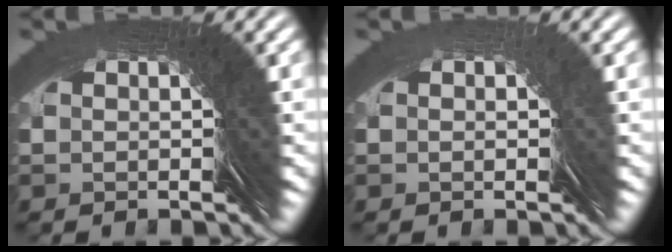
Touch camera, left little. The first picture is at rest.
{"total": 1.0, "force": [0.3, 0.4, -0.9], "torque": [0.011, 0.005, 0.002]}